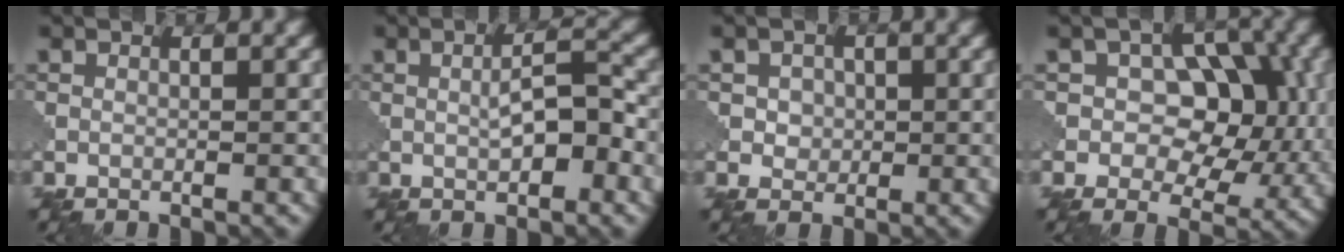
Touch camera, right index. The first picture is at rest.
{"total": 3.8, "force": [-0.4, 1.3, 3.5], "torque": [-0.068, 0.004, -0.005]}
{"total": 2.3, "force": [0.4, 2.0, 1.0], "torque": [-0.015, 0.000, 0.009]}
{"total": 8.4, "force": [0.3, 5.8, 6.1], "torque": [-0.065, 0.005, -0.008]}